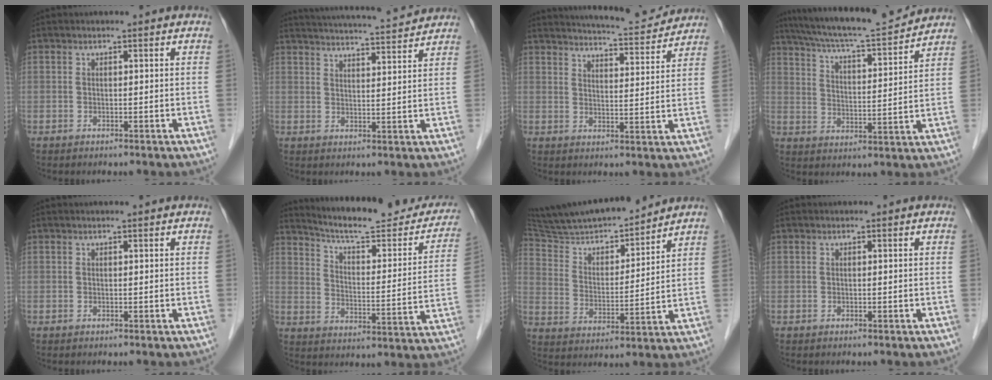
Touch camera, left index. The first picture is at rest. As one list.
[{"total": 14.2, "force": [13.6, 0.6, 4.2], "torque": [-0.075, 0.015, 0.188]}, {"total": 11.9, "force": [11.4, 0.9, 3.0], "torque": [-0.050, 0.003, 0.152]}, {"total": 16.2, "force": [14.9, 0.6, 6.3], "torque": [-0.115, 0.008, 0.229]}, {"total": 0.7, "force": [0.6, 0.0, 0.3], "torque": [-0.005, 0.009, 0.011]}, {"total": 22.3, "force": [20.0, 4.0, 9.0], "torque": [-0.120, -0.034, 0.258]}, {"total": 17.3, "force": [16.0, 1.6, 6.4], "torque": [-0.117, 0.008, 0.280]}, {"total": 0.0}]